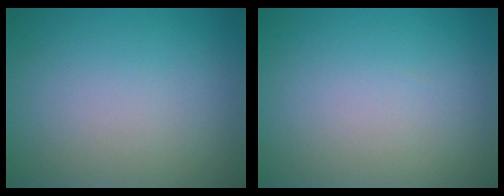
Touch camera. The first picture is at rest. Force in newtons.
{"total": 0.0}